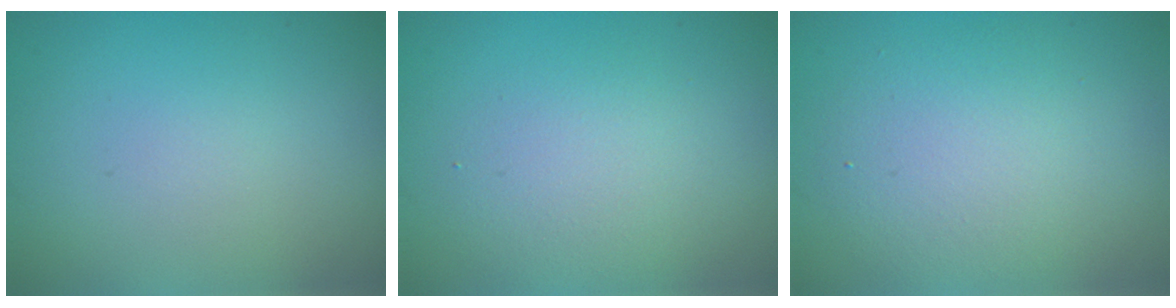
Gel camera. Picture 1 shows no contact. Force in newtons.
{"total": 4.0, "press": 4.0, "slide": 0.2}
{"total": 4.7, "press": 4.7, "slide": 0.4}